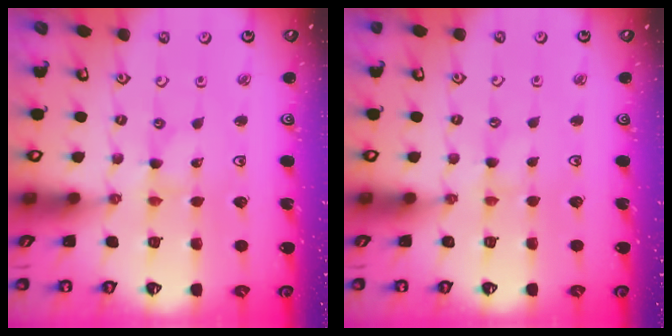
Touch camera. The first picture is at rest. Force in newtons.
{"total": 0.9, "press": 0.9, "slide": 0.2}